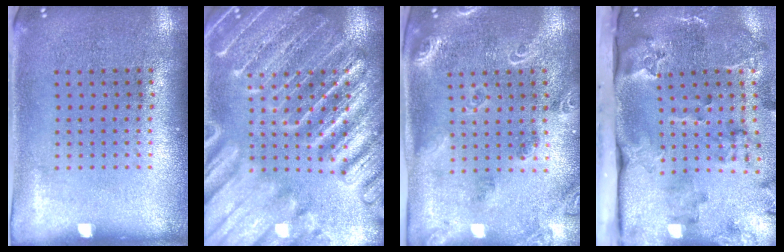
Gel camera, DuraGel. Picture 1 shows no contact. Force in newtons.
{"total": 6.2, "press": 6.1, "slide": 0.8}
{"total": 1.8, "press": 1.7, "slide": 0.4}
{"total": 3.9, "press": 2.7, "slide": 2.8}